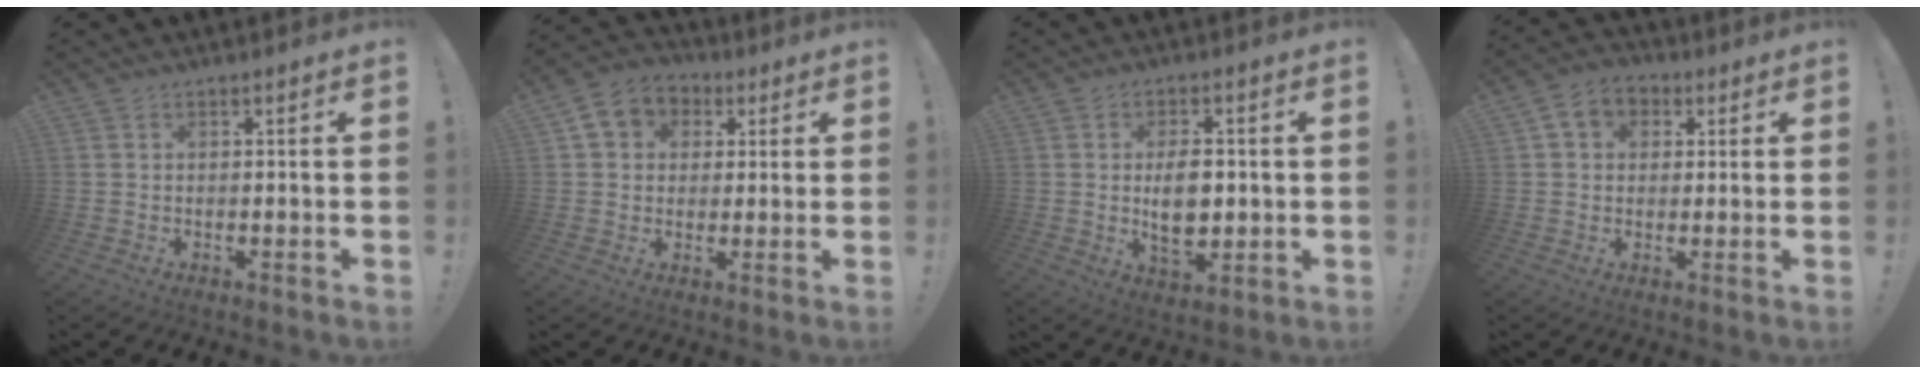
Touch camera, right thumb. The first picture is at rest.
{"total": 8.1, "force": [2.0, 7.1, 3.3], "torque": [-0.044, 0.001, 0.043]}
{"total": 9.5, "force": [-0.3, 5.6, 7.6], "torque": [-0.125, -0.006, -0.006]}
{"total": 6.8, "force": [1.9, 5.6, 3.3], "torque": [-0.047, 0.005, 0.039]}